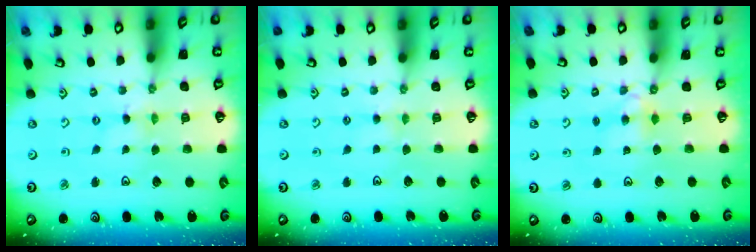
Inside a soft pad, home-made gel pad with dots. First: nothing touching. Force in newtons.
{"total": 2.6, "press": 2.6, "slide": 0.5}
{"total": 4.0, "press": 4.0, "slide": 0.5}